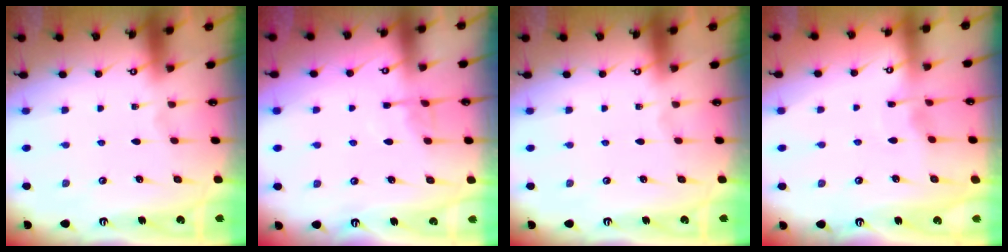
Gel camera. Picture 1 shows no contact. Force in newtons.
{"total": 3.4, "press": 3.4, "slide": 0.6}
{"total": 0.0}
{"total": 2.9, "press": 2.8, "slide": 0.4}